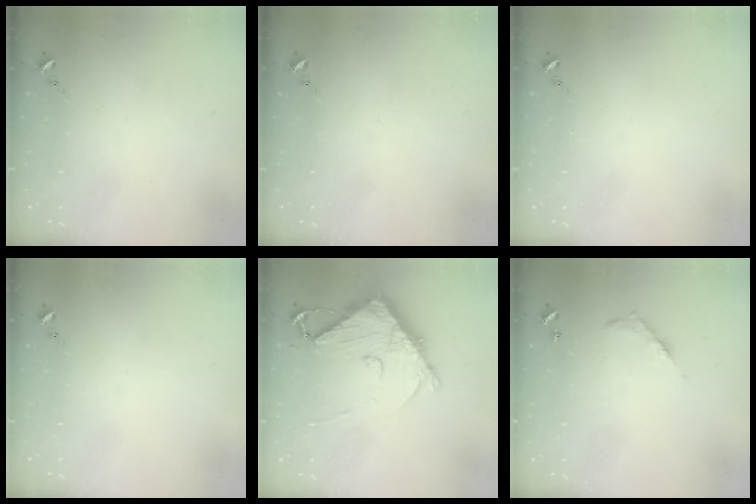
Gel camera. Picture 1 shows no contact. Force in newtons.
{"total": 0.0}
{"total": 0.0}
{"total": 0.0}
{"total": 11.0, "press": 10.9, "slide": 1.4}
{"total": 5.3, "press": 5.3, "slide": 0.4}